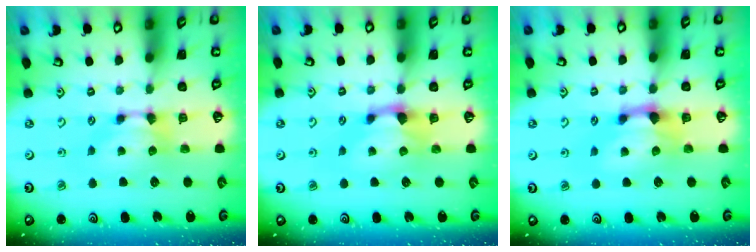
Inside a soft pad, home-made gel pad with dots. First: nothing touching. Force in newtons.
{"total": 1.2, "press": 0.2, "slide": 1.2}
{"total": 2.1, "press": 1.6, "slide": 1.4}